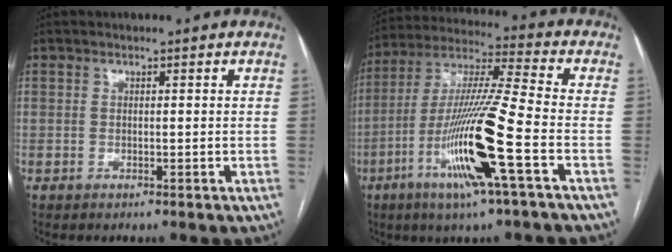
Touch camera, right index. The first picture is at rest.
{"total": 16.9, "force": [-6.1, -0.7, 15.7], "torque": [-0.314, -0.014, -0.118]}